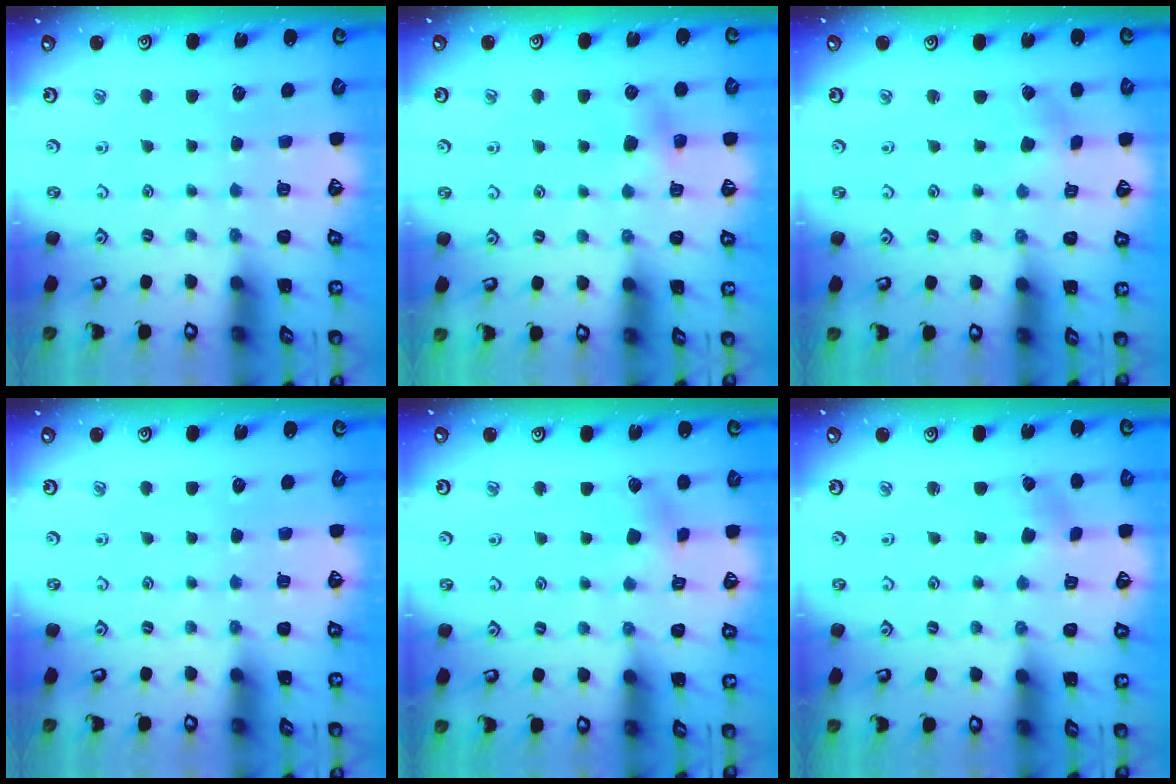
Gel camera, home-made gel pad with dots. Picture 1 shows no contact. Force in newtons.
{"total": 6.3, "press": 6.3, "slide": 0.7}
{"total": 0.6, "press": 0.6, "slide": 0.2}
{"total": 0.0}
{"total": 3.2, "press": 3.2, "slide": 0.3}
{"total": 2.6, "press": 2.6, "slide": 0.2}